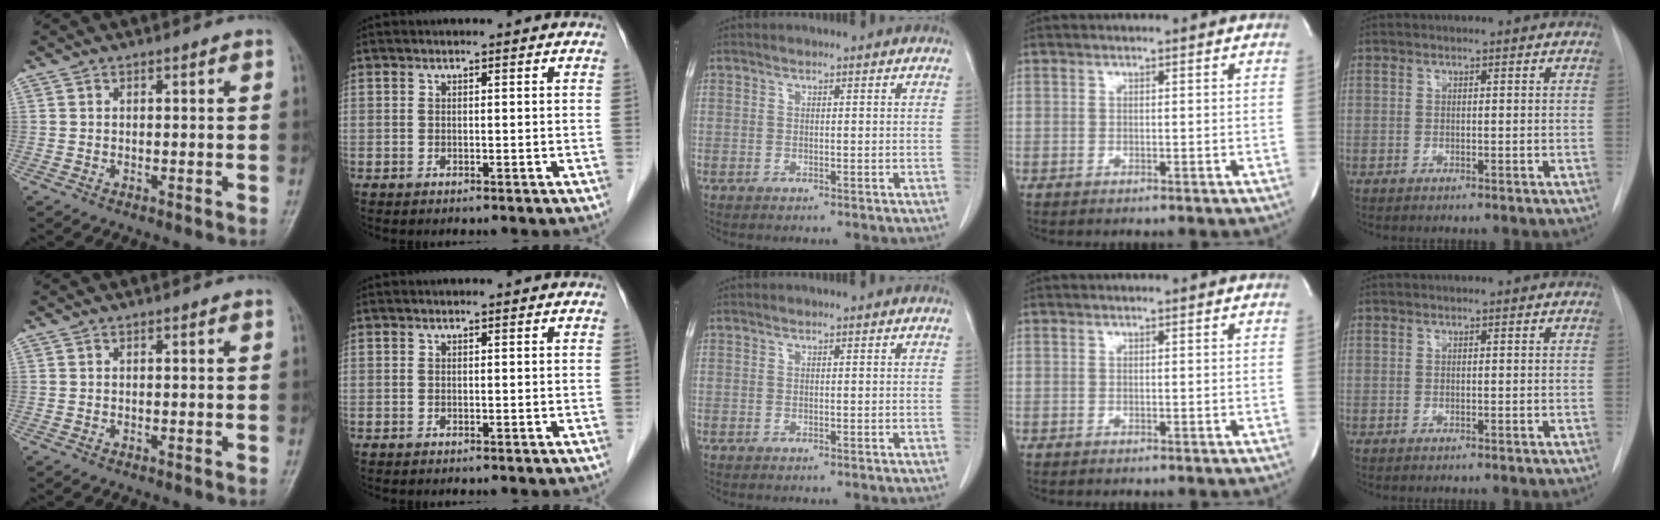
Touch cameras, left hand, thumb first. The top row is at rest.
{}